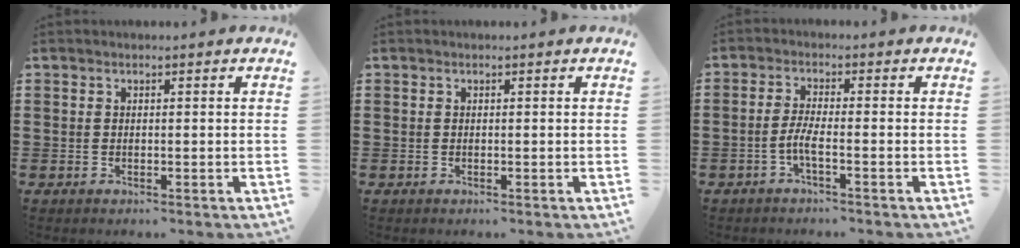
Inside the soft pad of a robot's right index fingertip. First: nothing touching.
{"total": 0.0}
{"total": 3.3, "force": [-1.7, 0.2, 2.8], "torque": [-0.071, -0.010, -0.039]}